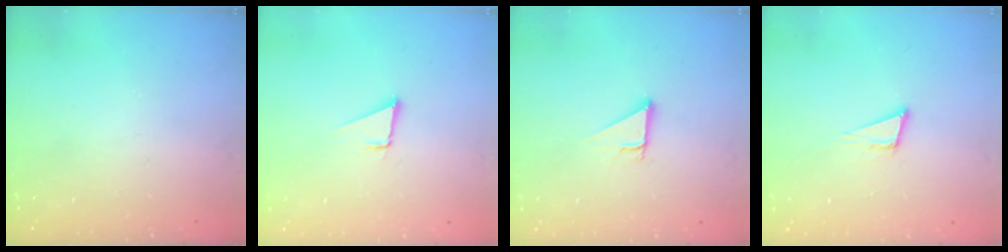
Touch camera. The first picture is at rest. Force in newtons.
{"total": 1.9, "press": 1.9, "slide": 0.1}
{"total": 2.5, "press": 2.5, "slide": 0.2}
{"total": 4.9, "press": 3.8, "slide": 3.0}